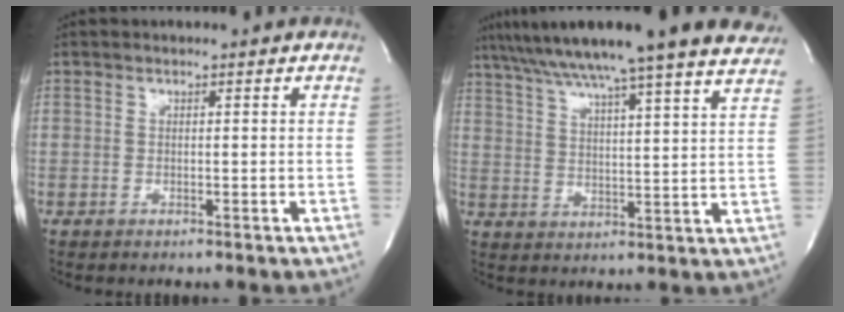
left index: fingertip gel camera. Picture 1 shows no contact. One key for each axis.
{"total": 25.1, "fx": 21.5, "fy": 0.2, "fz": 12.8, "tx": -0.215, "ty": -0.004, "tz": 0.291}